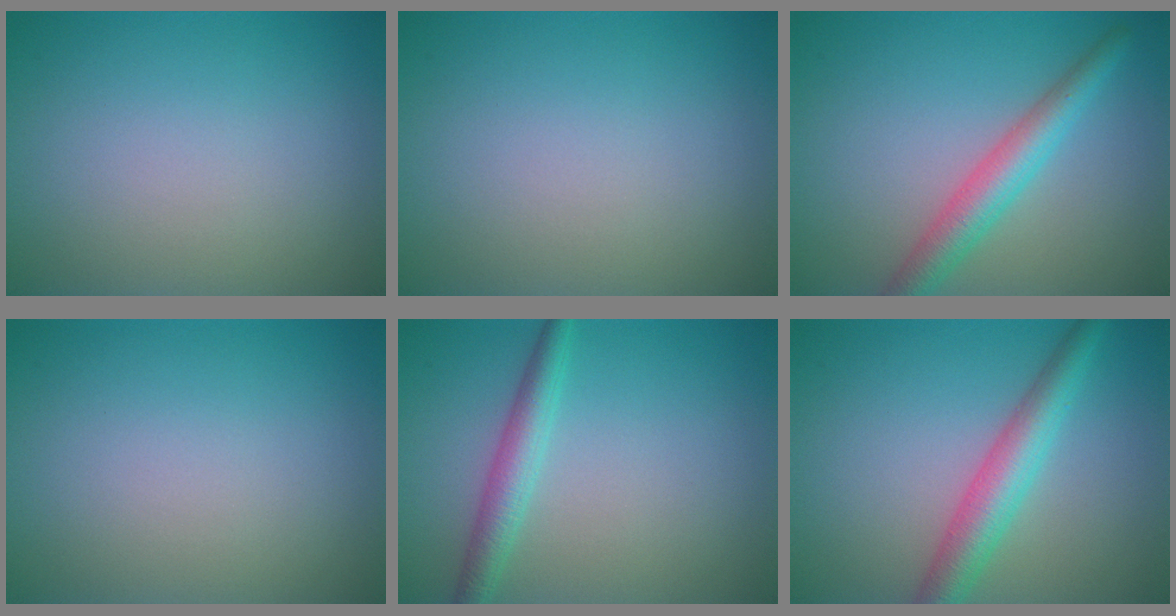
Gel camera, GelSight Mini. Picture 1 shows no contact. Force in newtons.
{"total": 0.0}
{"total": 3.9, "press": 3.9, "slide": 0.1}
{"total": 0.0}
{"total": 2.8, "press": 2.8, "slide": 0.0}
{"total": 4.4, "press": 4.4, "slide": 0.1}